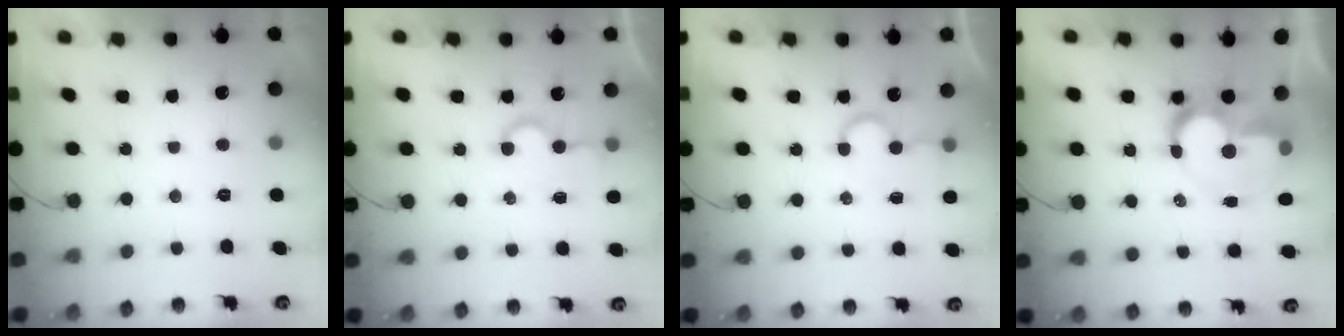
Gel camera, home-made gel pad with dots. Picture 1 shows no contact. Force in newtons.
{"total": 5.1, "press": 5.0, "slide": 0.5}
{"total": 5.5, "press": 5.3, "slide": 1.5}
{"total": 10.7, "press": 10.6, "slide": 1.2}